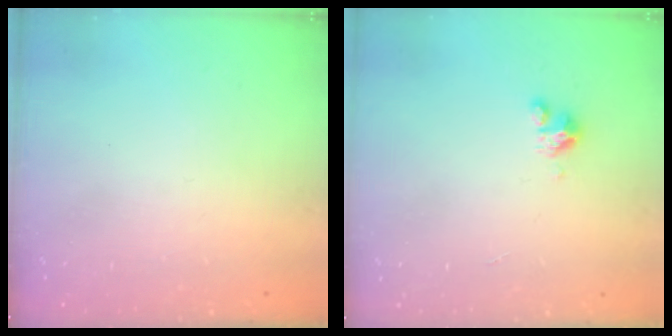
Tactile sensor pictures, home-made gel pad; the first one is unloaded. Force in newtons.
{"total": 2.5, "press": 2.5, "slide": 0.2}